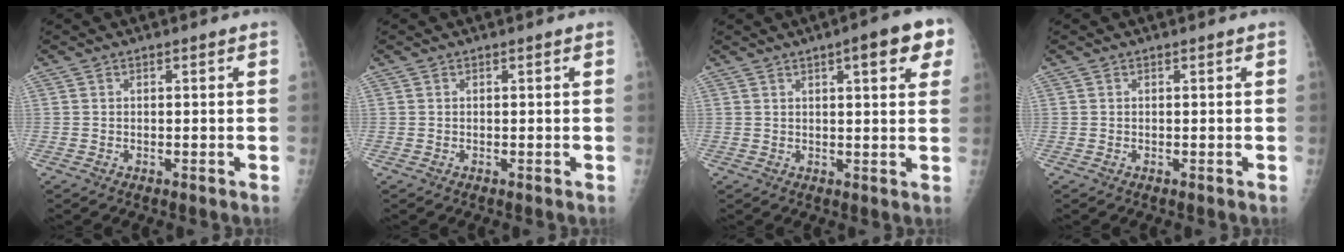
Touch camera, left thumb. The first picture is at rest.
{"total": 0.0}
{"total": 8.8, "force": [4.1, 2.2, 7.4], "torque": [-0.075, -0.004, 0.047]}
{"total": 0.0}